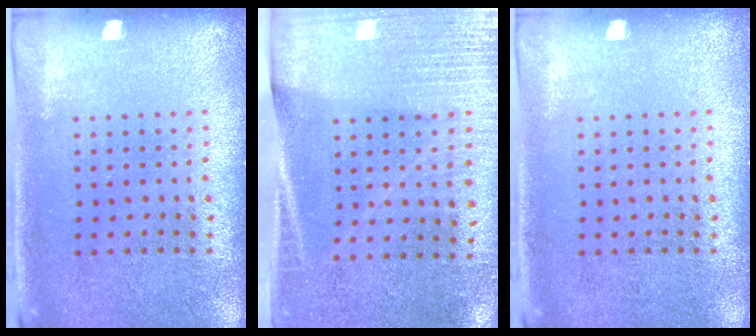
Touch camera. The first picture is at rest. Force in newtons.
{"total": 2.8, "press": 2.5, "slide": 1.3}
{"total": 0.0}